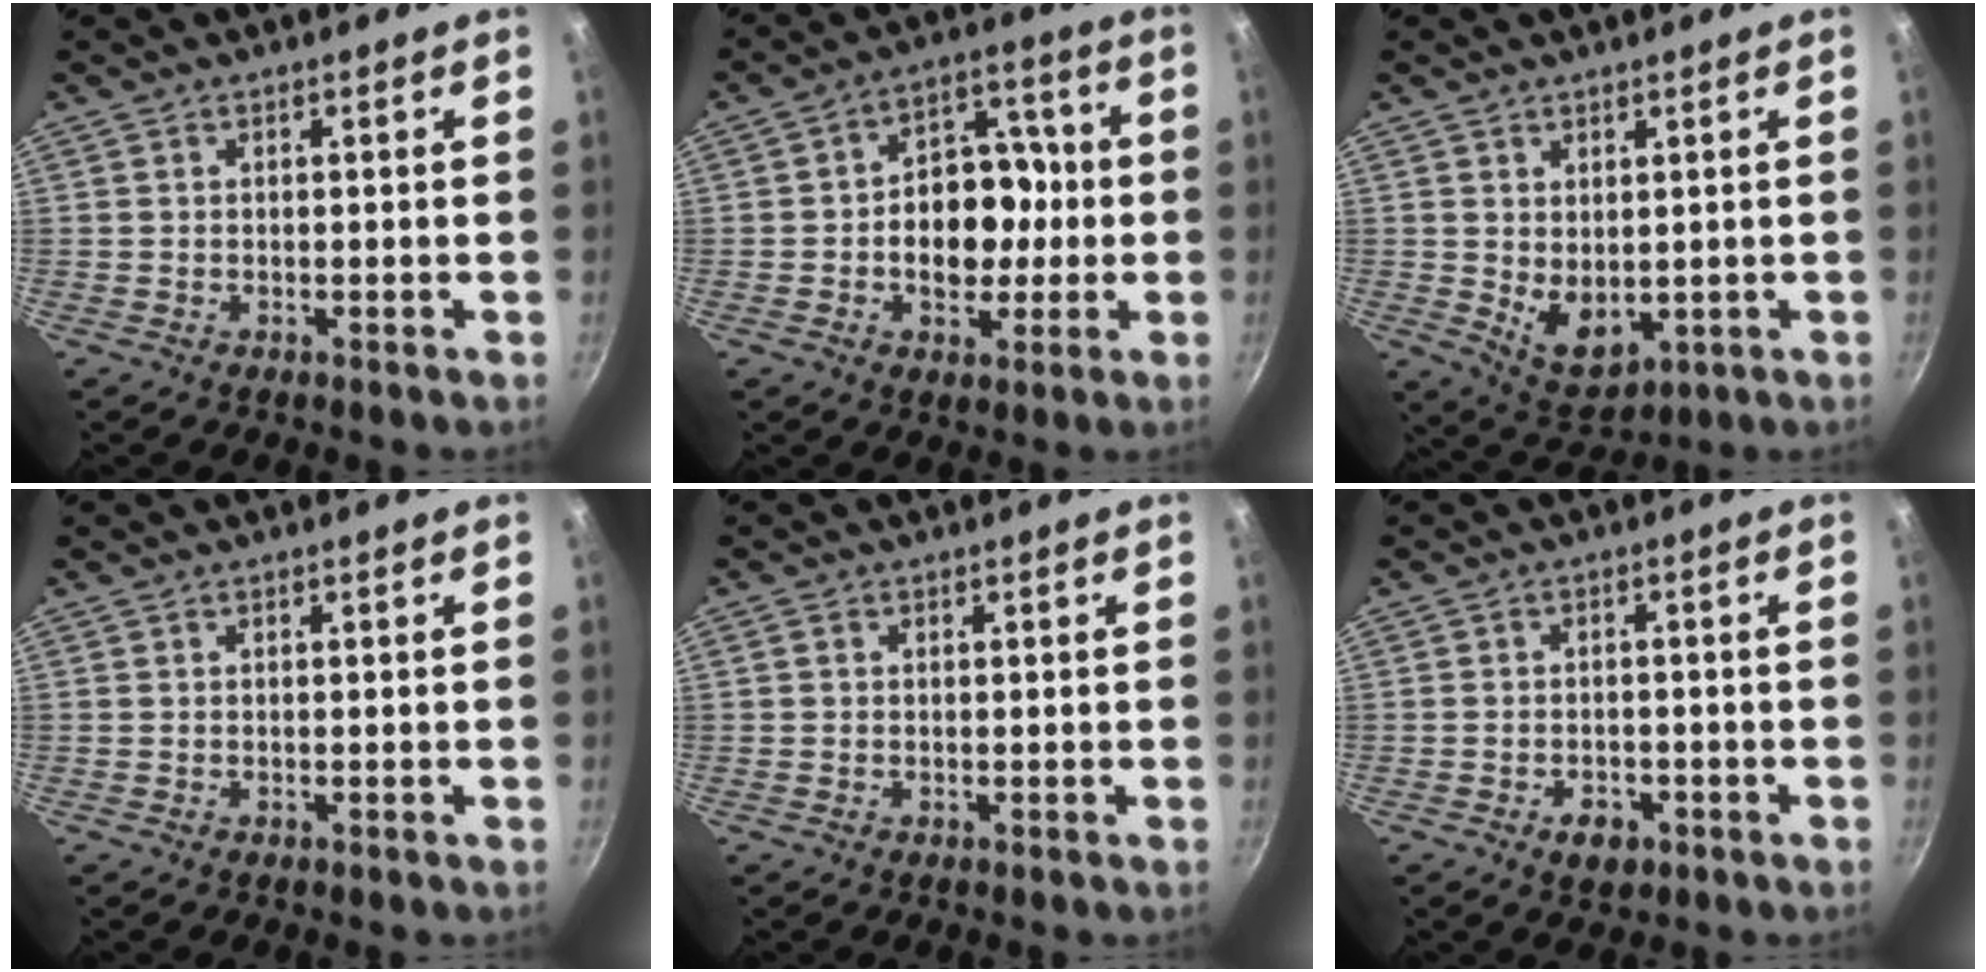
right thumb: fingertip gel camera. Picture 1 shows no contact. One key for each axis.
{"total": 13.1, "fx": -1.3, "fy": 9.6, "fz": 8.8, "tx": -0.081, "ty": 0.025, "tz": -0.028}
{"total": 7.1, "fx": 0.7, "fy": 4.7, "fz": 5.2, "tx": -0.065, "ty": -0.023, "tz": 0.033}
{"total": 0.0}
{"total": 0.7, "fx": 0.2, "fy": 0.6, "fz": 0.4, "tx": -0.007, "ty": 0.002, "tz": 0.003}
{"total": 4.1, "fx": -2.0, "fy": 2.6, "fz": 2.3, "tx": -0.029, "ty": 0.014, "tz": -0.025}